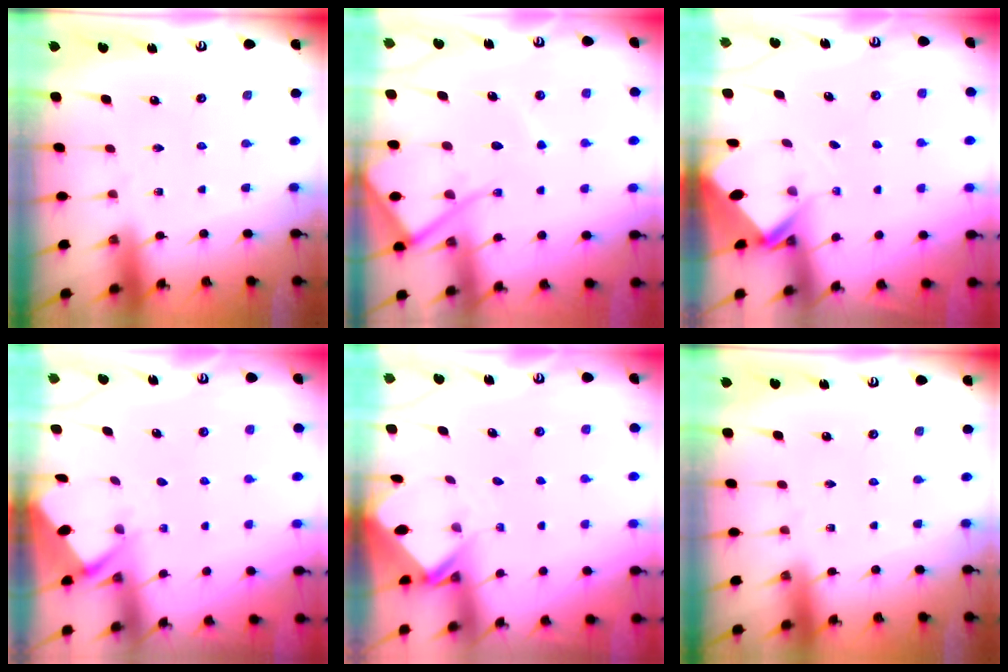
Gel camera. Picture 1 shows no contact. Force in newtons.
{"total": 13.5, "press": 13.4, "slide": 1.4}
{"total": 2.6, "press": 2.6, "slide": 0.2}
{"total": 2.6, "press": 2.6, "slide": 0.3}
{"total": 2.6, "press": 2.6, "slide": 0.2}
{"total": 0.0}